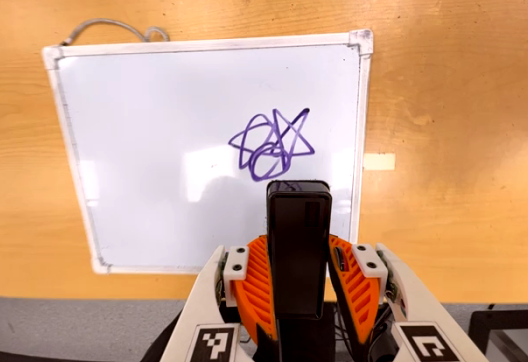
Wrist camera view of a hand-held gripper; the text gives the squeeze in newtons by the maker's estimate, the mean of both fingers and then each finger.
{"total": 3.8, "left": 2.3, "right": 5.3}